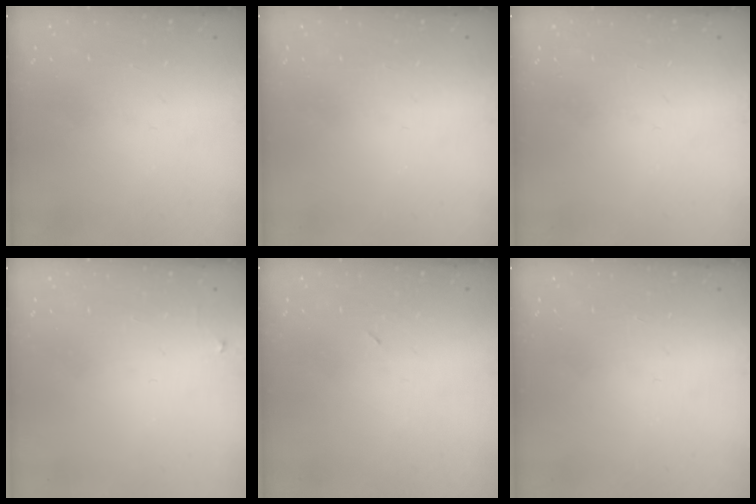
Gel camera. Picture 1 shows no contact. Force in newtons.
{"total": 0.0}
{"total": 0.0}
{"total": 2.5, "press": 2.5, "slide": 0.4}
{"total": 2.1, "press": 1.9, "slide": 1.0}
{"total": 0.0}